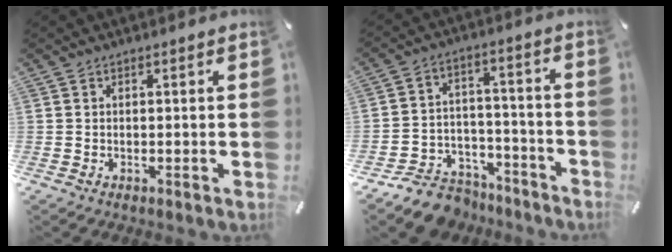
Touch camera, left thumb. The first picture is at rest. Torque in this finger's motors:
{"motor_torque": [-0.71, 0.78, 0.10, 0.20, 0.00]}